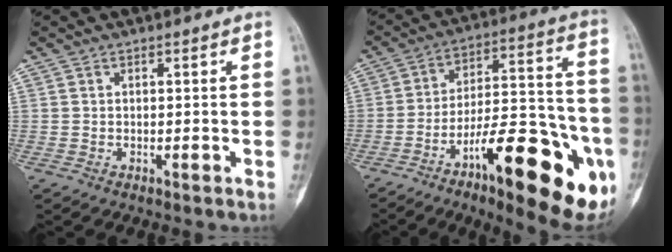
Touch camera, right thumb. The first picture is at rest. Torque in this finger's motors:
{"motor_torque": [2.24, 2.29, 0.40, -0.38, 0.22]}